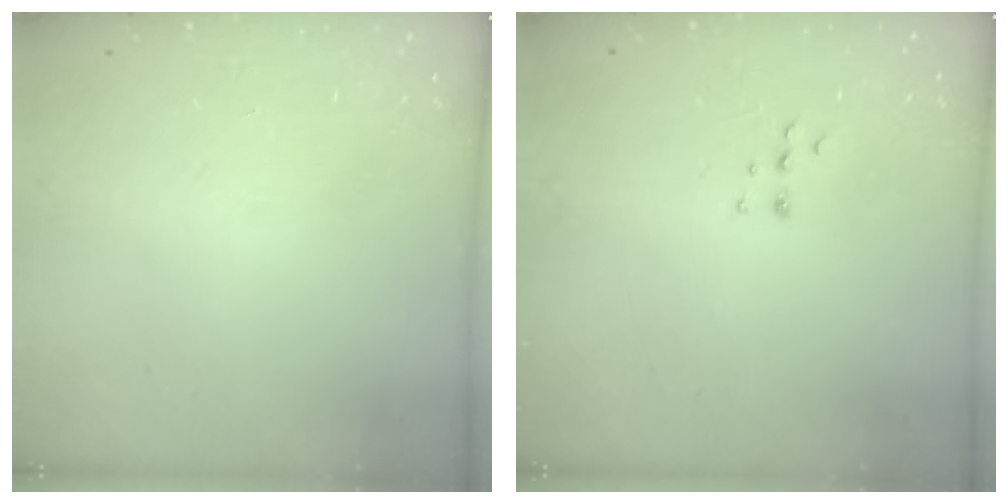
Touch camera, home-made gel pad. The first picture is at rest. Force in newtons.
{"total": 5.1, "press": 5.0, "slide": 0.7}